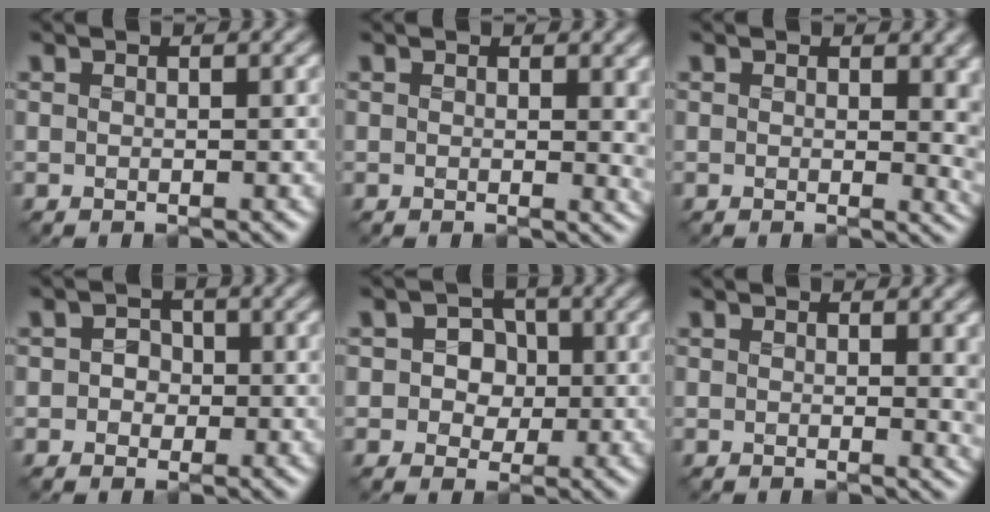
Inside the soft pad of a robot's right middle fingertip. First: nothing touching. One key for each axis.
{"total": 2.8, "fx": 1.3, "fy": 1.5, "fz": 1.9, "tx": -0.026, "ty": -0.002, "tz": 0.022}
{"total": 4.3, "fx": 1.6, "fy": 2.7, "fz": 3.0, "tx": -0.040, "ty": -0.007, "tz": 0.031}
{"total": 2.4, "fx": 0.0, "fy": 2.1, "fz": 1.2, "tx": -0.008, "ty": 0.005, "tz": -0.018}
{"total": 5.2, "fx": 0.7, "fy": 4.3, "fz": 2.7, "tx": -0.035, "ty": 0.016, "tz": -0.010}
{"total": 2.5, "fx": 1.2, "fy": 1.1, "fz": 1.9, "tx": -0.024, "ty": -0.001, "tz": 0.019}